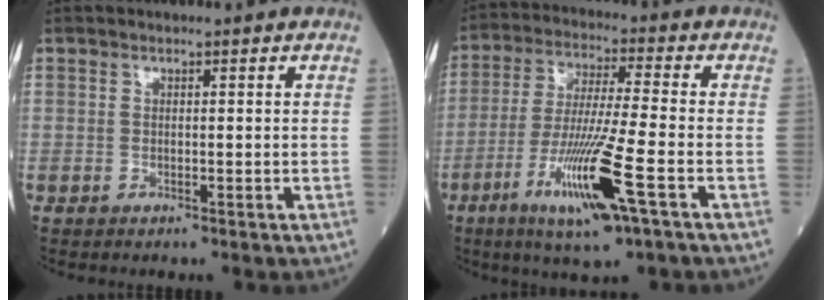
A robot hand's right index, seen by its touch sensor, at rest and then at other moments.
{"total": 13.2, "force": [-5.5, 0.1, 12.0], "torque": [-0.239, -0.024, -0.097]}